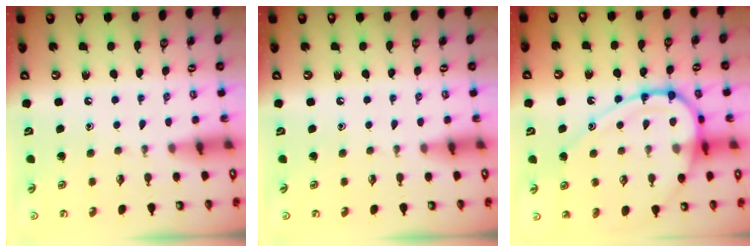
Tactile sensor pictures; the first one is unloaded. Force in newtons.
{"total": 0.0}
{"total": 17.2, "press": 17.1, "slide": 1.7}